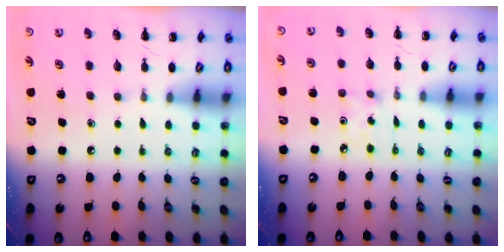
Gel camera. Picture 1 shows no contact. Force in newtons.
{"total": 1.7, "press": 1.6, "slide": 0.6}